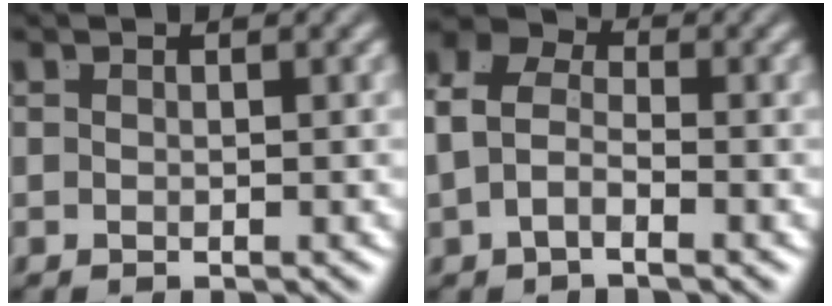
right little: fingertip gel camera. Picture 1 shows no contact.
{"total": 5.7, "force": [0.3, 4.3, 3.8], "torque": [-0.073, 0.003, -0.009]}